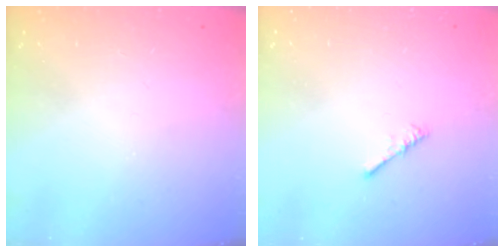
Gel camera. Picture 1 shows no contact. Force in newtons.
{"total": 0.0}